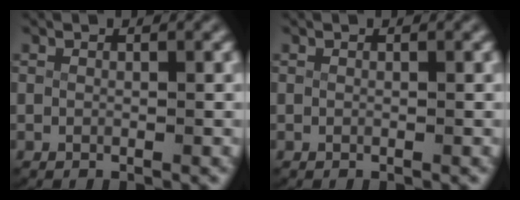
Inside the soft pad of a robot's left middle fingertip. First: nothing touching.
{"total": 0.0}